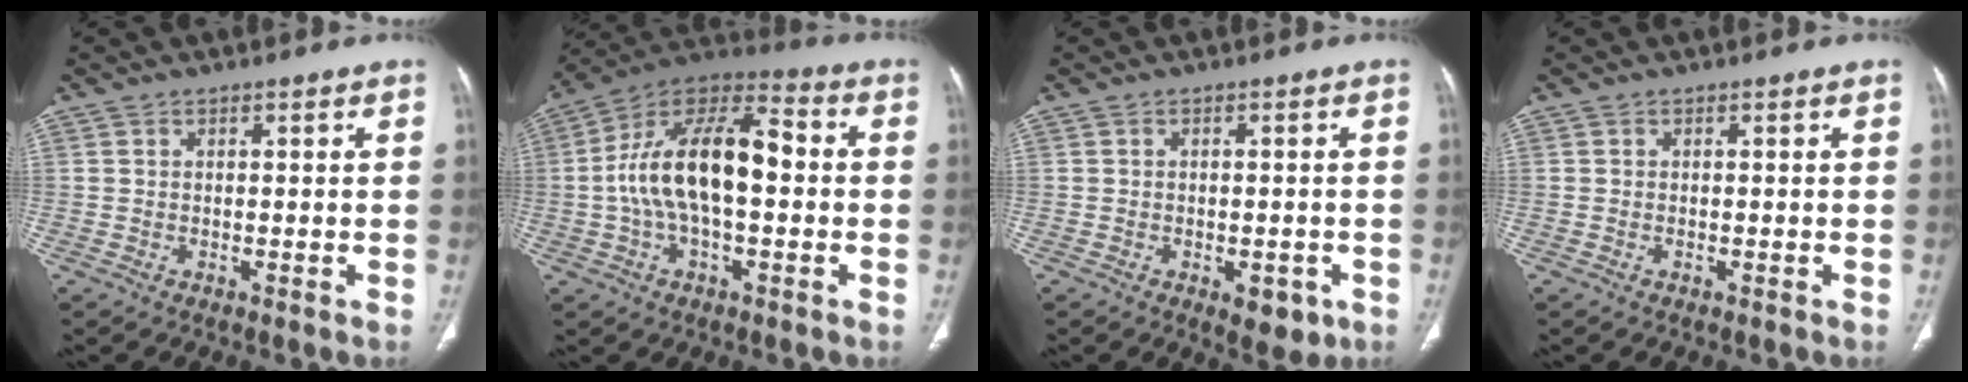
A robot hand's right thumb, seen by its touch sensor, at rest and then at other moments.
{"total": 18.5, "force": [-0.1, 9.0, 16.2], "torque": [-0.288, 0.044, -0.009]}
{"total": 5.0, "force": [-2.0, 2.6, 3.8], "torque": [-0.033, 0.005, -0.016]}
{"total": 0.0}